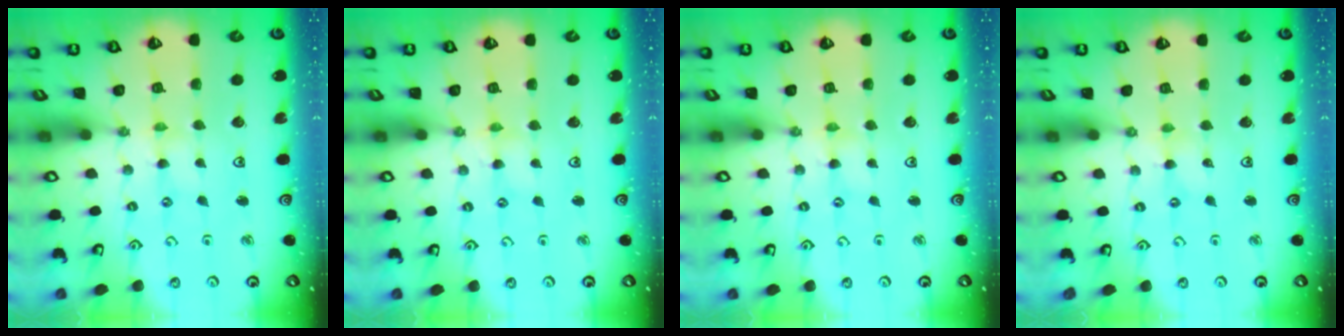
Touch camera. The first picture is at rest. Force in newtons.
{"total": 1.3, "press": 1.3, "slide": 0.2}
{"total": 1.1, "press": 1.0, "slide": 0.1}
{"total": 0.0}